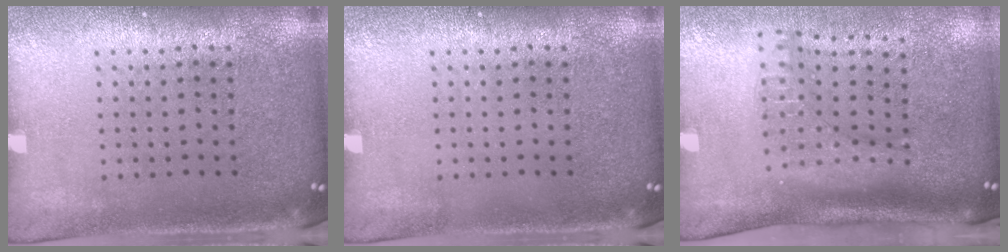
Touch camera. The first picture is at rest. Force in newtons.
{"total": 0.0}
{"total": 2.2, "press": 1.6, "slide": 1.5}